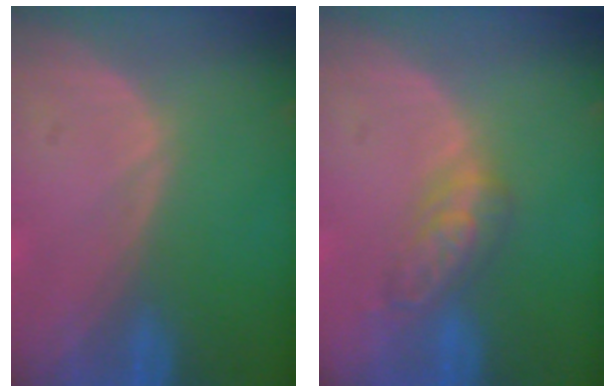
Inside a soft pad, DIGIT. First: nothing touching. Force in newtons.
{"total": 4.5, "press": 4.5, "slide": 0.5}